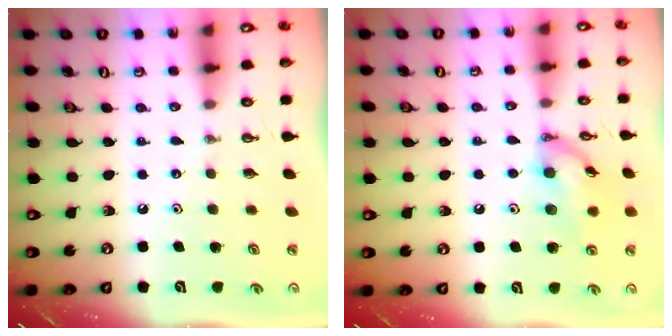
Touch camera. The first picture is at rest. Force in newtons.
{"total": 12.8, "press": 12.8, "slide": 0.5}